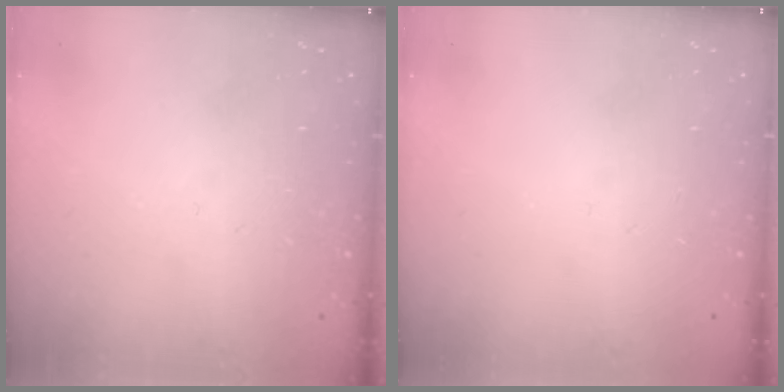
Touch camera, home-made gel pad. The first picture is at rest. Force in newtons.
{"total": 0.0}